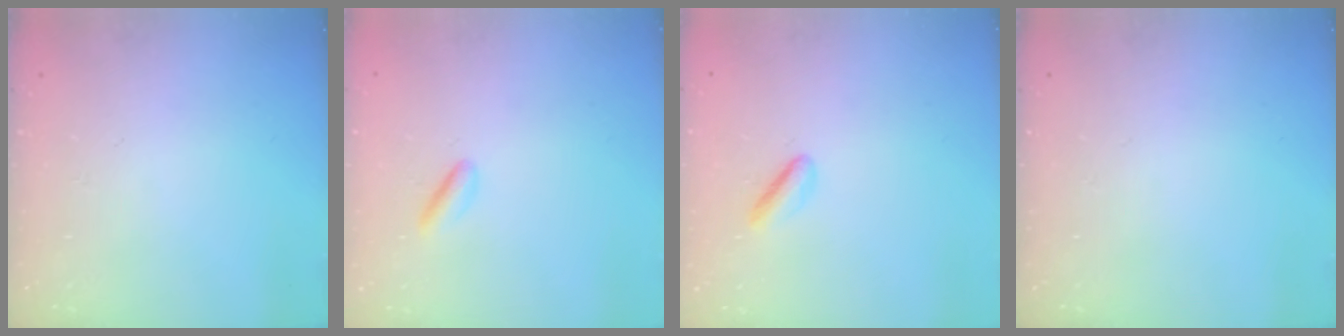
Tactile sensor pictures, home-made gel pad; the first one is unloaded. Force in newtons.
{"total": 2.2, "press": 2.2, "slide": 0.5}
{"total": 2.5, "press": 2.5, "slide": 0.5}
{"total": 0.0}